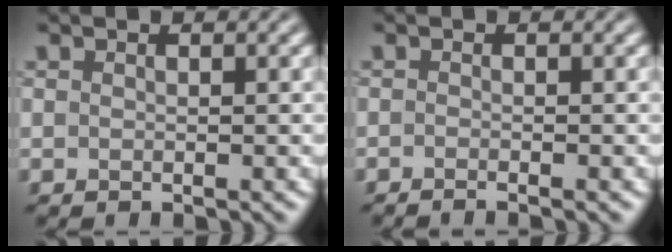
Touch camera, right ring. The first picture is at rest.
{"total": 1.0, "force": [-0.9, -0.2, 0.4], "torque": [-0.010, -0.006, -0.020]}